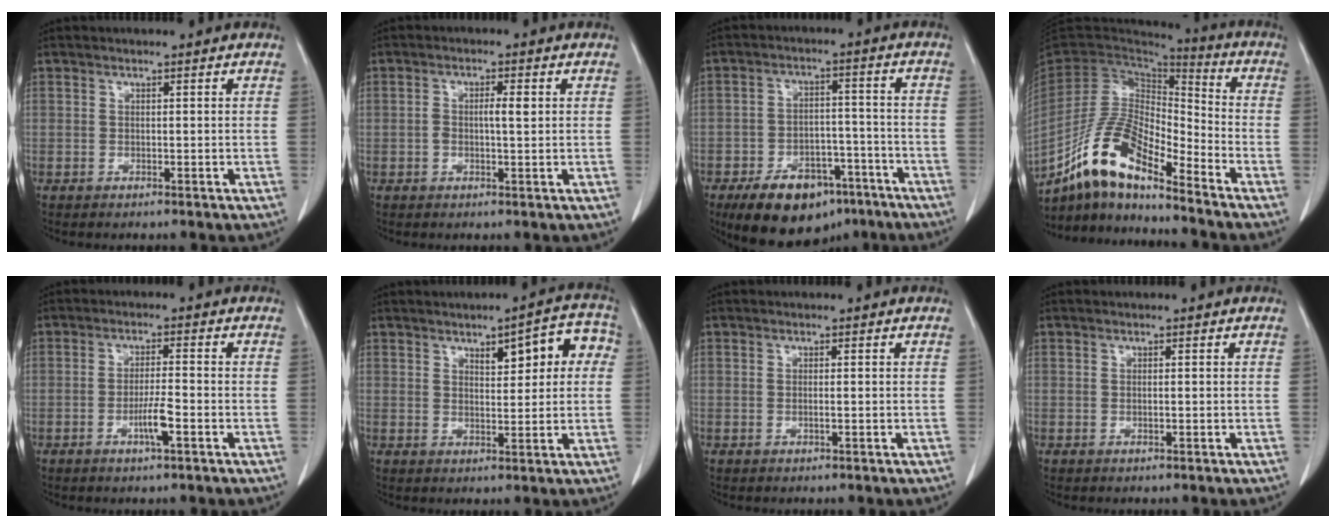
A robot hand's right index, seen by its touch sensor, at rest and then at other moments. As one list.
[{"total": 3.0, "force": [0.2, 0.7, 2.9], "torque": [-0.055, 0.010, 0.004]}, {"total": 14.0, "force": [-9.3, 7.3, 7.5], "torque": [-0.112, 0.012, -0.143]}, {"total": 14.1, "force": [-10.8, 3.4, 8.4], "torque": [-0.165, 0.015, -0.201]}, {"total": 4.2, "force": [-1.8, 0.1, 3.8], "torque": [-0.070, -0.004, -0.034]}, {"total": 7.8, "force": [2.6, 2.8, 6.8], "torque": [-0.074, 0.027, 0.032]}, {"total": 0.7, "force": [-0.2, 0.0, 0.7], "torque": [-0.013, 0.000, -0.002]}, {"total": 0.5, "force": [-0.1, 0.0, 0.5], "torque": [-0.010, 0.000, -0.001]}]